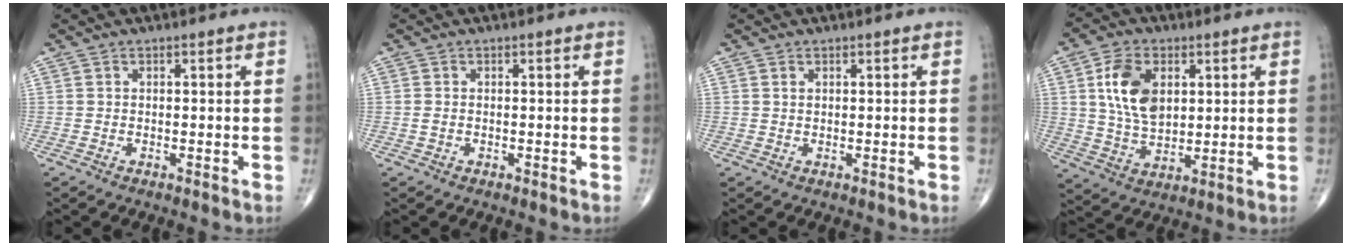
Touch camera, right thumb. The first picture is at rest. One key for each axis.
{"total": 0.8, "fx": -0.1, "fy": 0.5, "fz": 0.6, "tx": -0.019, "ty": 0.002, "tz": -0.002}
{"total": 0.6, "fx": 0.3, "fy": 0.4, "fz": 0.4, "tx": -0.008, "ty": 0.002, "tz": 0.007}
{"total": 11.2, "fx": 2.9, "fy": 7.0, "fz": 8.2, "tx": -0.140, "ty": -0.011, "tz": 0.058}